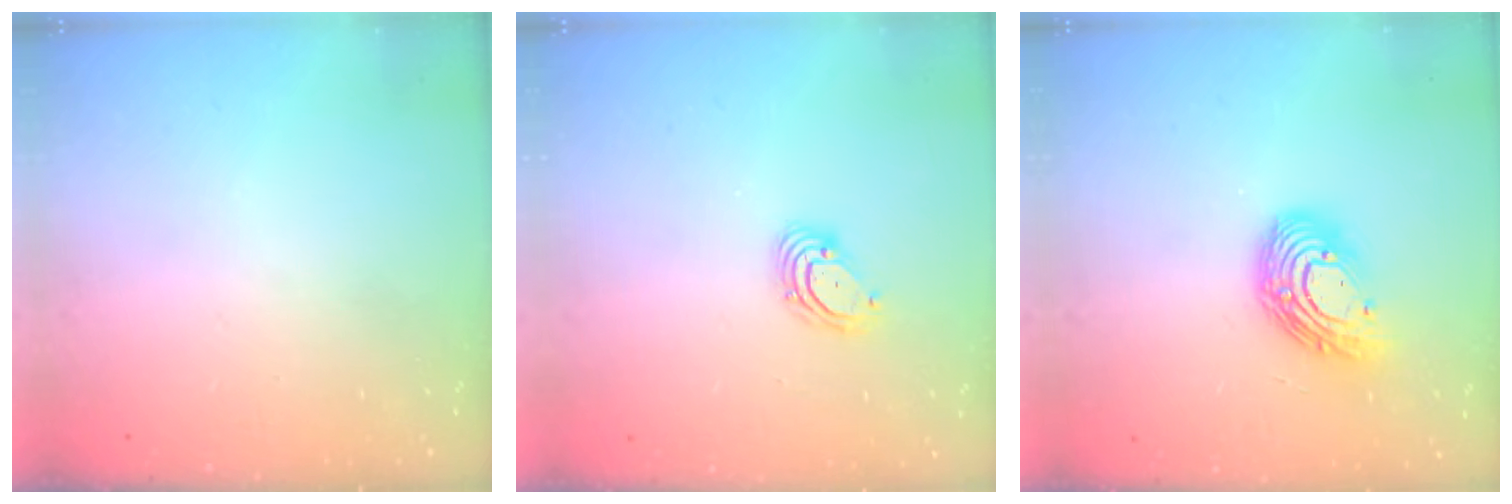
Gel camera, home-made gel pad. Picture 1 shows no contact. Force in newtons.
{"total": 3.9, "press": 3.9, "slide": 0.2}
{"total": 12.9, "press": 12.9, "slide": 0.4}